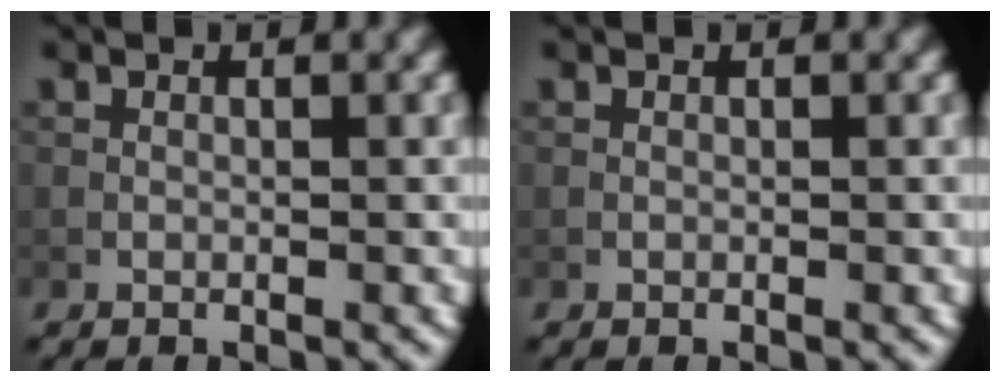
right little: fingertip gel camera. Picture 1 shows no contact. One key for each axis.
{"total": 0.0}